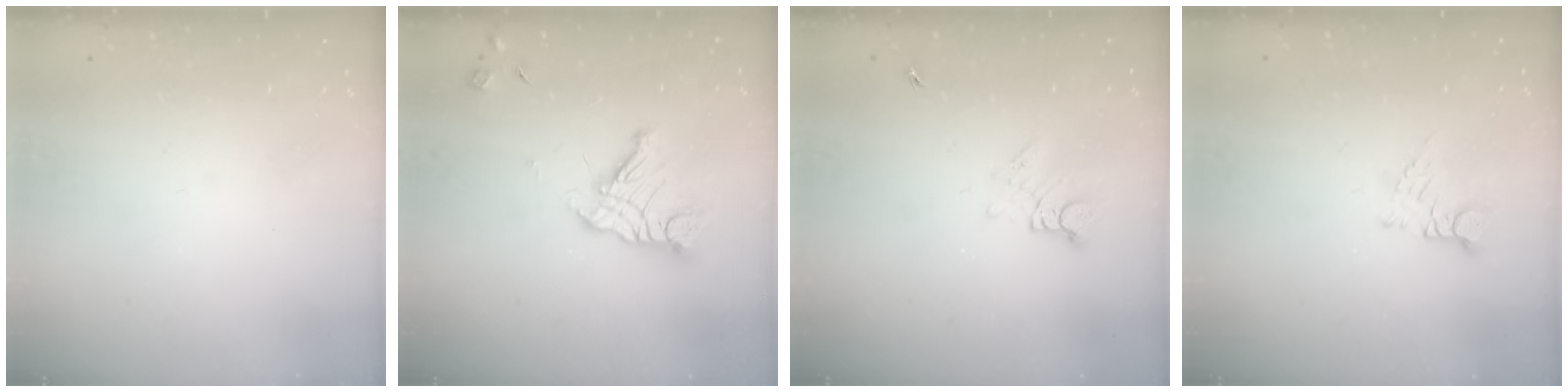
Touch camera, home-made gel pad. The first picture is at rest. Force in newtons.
{"total": 13.7, "press": 13.7, "slide": 1.4}
{"total": 3.7, "press": 3.6, "slide": 0.6}
{"total": 3.0, "press": 3.0, "slide": 0.4}